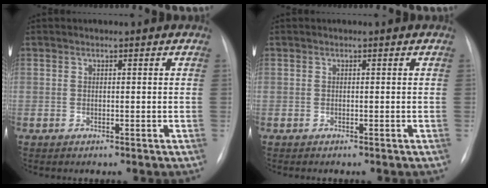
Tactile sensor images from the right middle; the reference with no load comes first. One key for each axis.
{"total": 0.0}